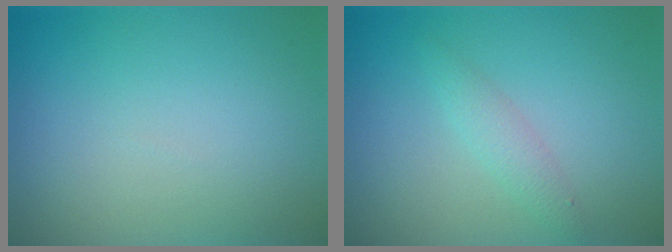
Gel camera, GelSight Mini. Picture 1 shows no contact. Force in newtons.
{"total": 1.6, "press": 1.6, "slide": 0.1}